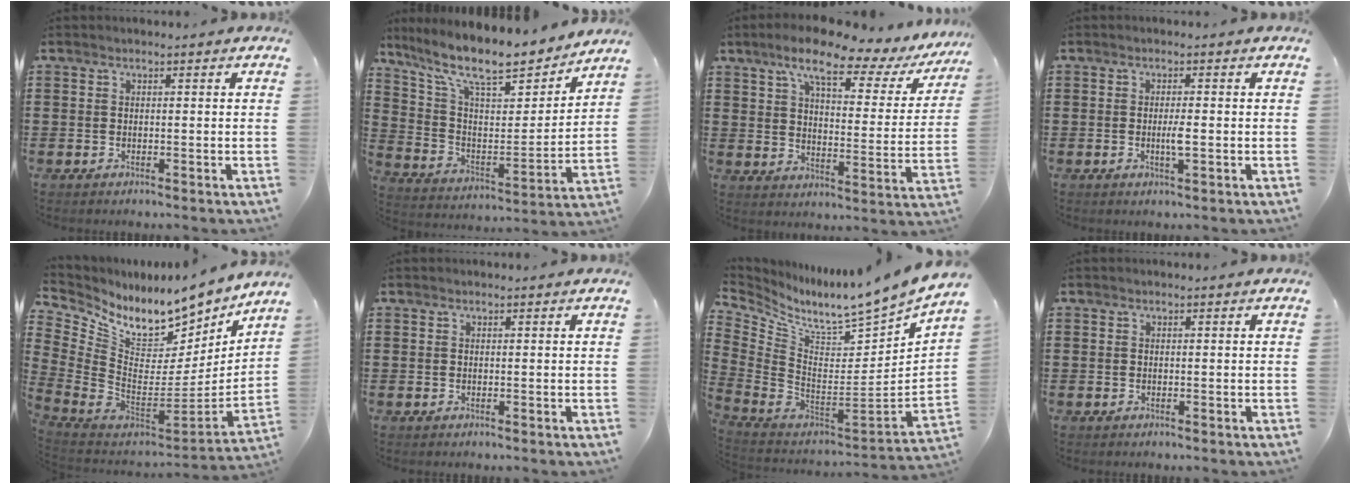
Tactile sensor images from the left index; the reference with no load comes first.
{"total": 12.1, "force": [10.0, 2.8, 6.3], "torque": [-0.157, -0.059, 0.170]}
{"total": 10.3, "force": [7.5, 2.2, 6.8], "torque": [-0.129, -0.036, 0.116]}
{"total": 2.5, "force": [-0.4, 0.2, 2.5], "torque": [-0.045, -0.001, -0.008]}
{"total": 9.7, "force": [8.1, 3.4, 4.0], "torque": [-0.108, -0.081, 0.141]}
{"total": 0.0}
{"total": 7.3, "force": [6.1, 0.0, 3.9], "torque": [-0.091, -0.072, 0.090]}
{"total": 0.0}